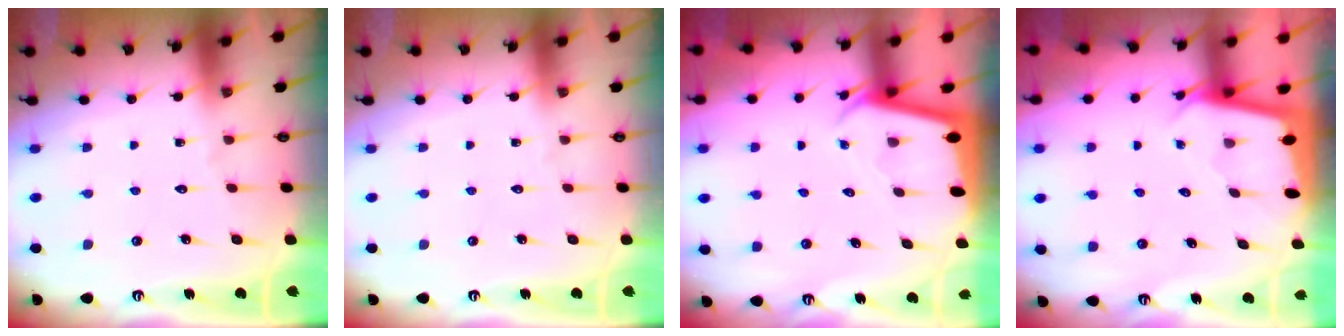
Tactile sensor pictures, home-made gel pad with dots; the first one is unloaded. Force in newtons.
{"total": 0.0}
{"total": 2.0, "press": 2.0, "slide": 0.1}
{"total": 1.9, "press": 1.9, "slide": 0.1}